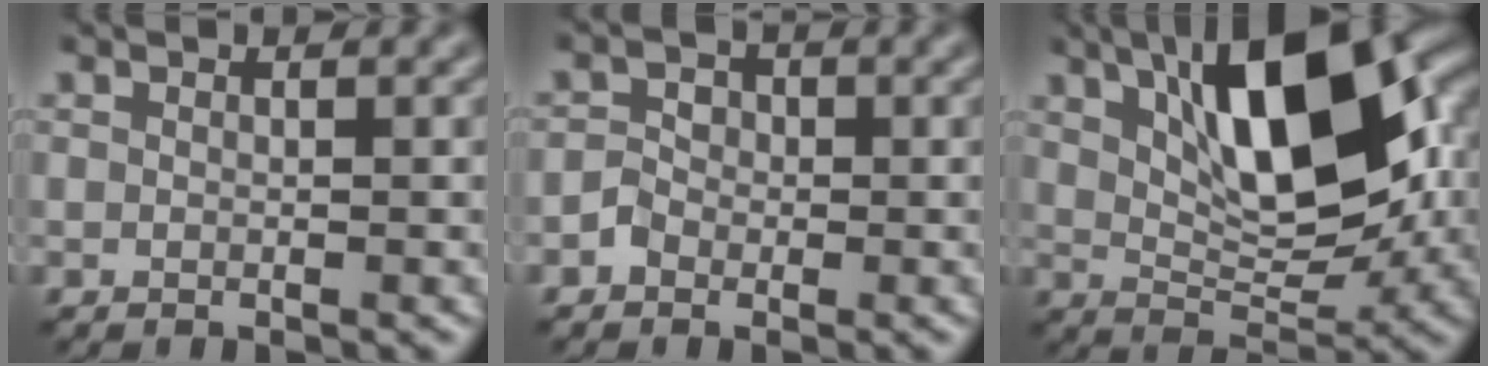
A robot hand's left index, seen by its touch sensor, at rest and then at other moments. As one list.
[{"total": 1.6, "force": [-0.9, 1.3, 0.4], "torque": [-0.011, 0.001, -0.022]}, {"total": 11.8, "force": [3.8, 5.1, 10.0], "torque": [-0.148, 0.010, 0.056]}]